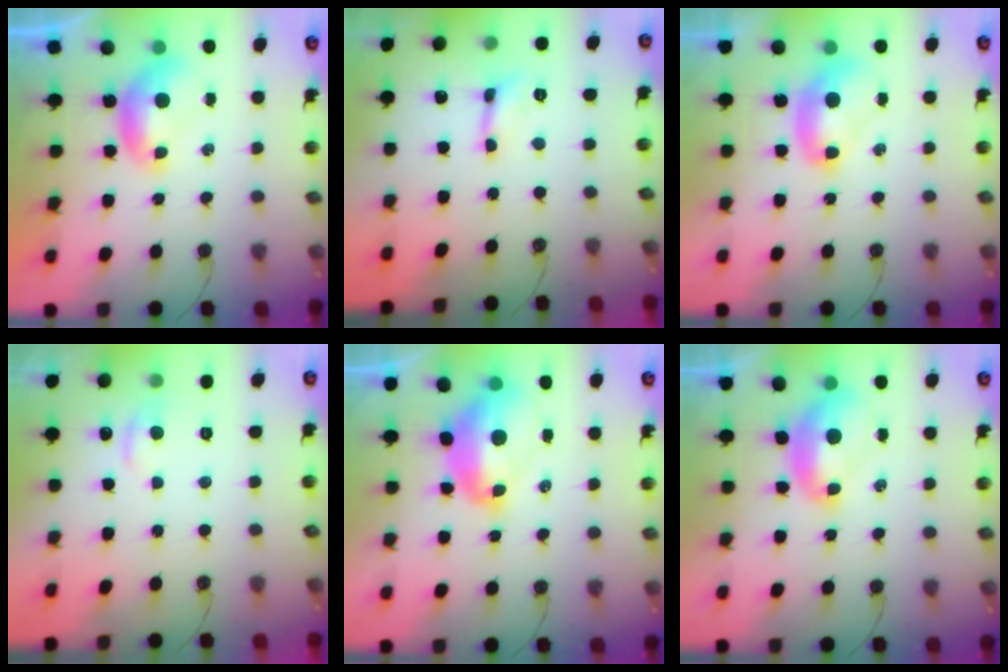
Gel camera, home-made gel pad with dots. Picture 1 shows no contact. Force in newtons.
{"total": 1.4, "press": 1.4, "slide": 0.2}
{"total": 2.5, "press": 2.5, "slide": 0.1}
{"total": 1.4, "press": 1.1, "slide": 0.9}
{"total": 5.3, "press": 5.2, "slide": 0.8}
{"total": 2.1, "press": 2.0, "slide": 0.7}